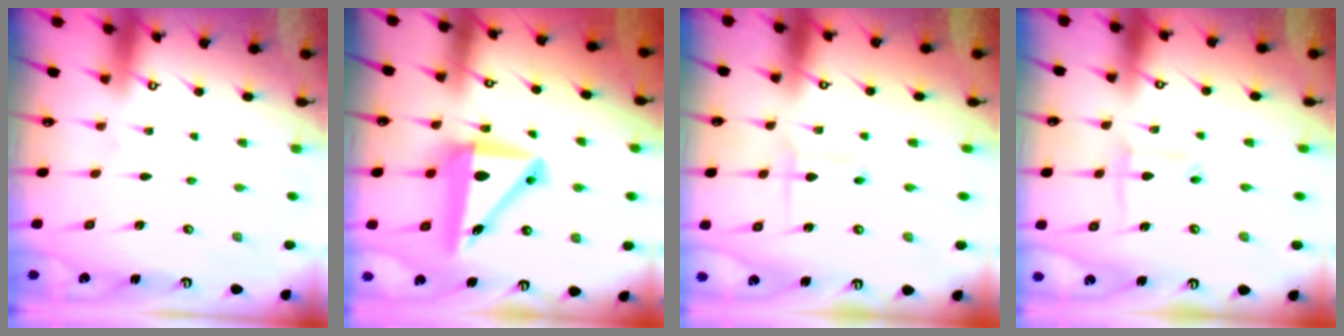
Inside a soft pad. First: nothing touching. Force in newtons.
{"total": 11.7, "press": 11.3, "slide": 3.1}
{"total": 2.0, "press": 2.0, "slide": 0.1}
{"total": 3.5, "press": 3.4, "slide": 0.8}